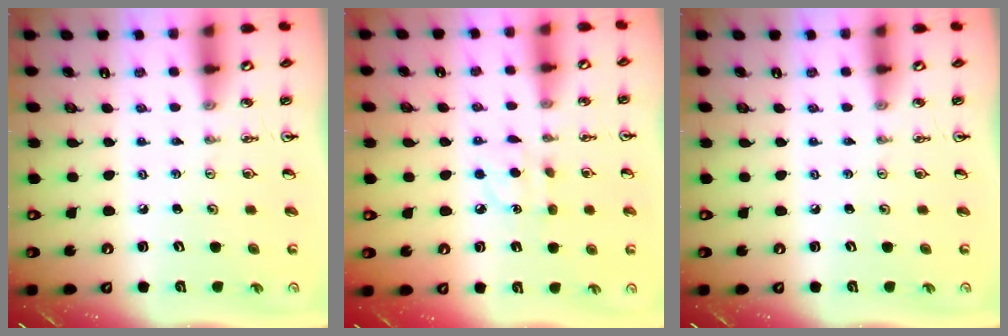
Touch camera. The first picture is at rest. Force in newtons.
{"total": 7.0, "press": 7.0, "slide": 0.5}
{"total": 0.0}